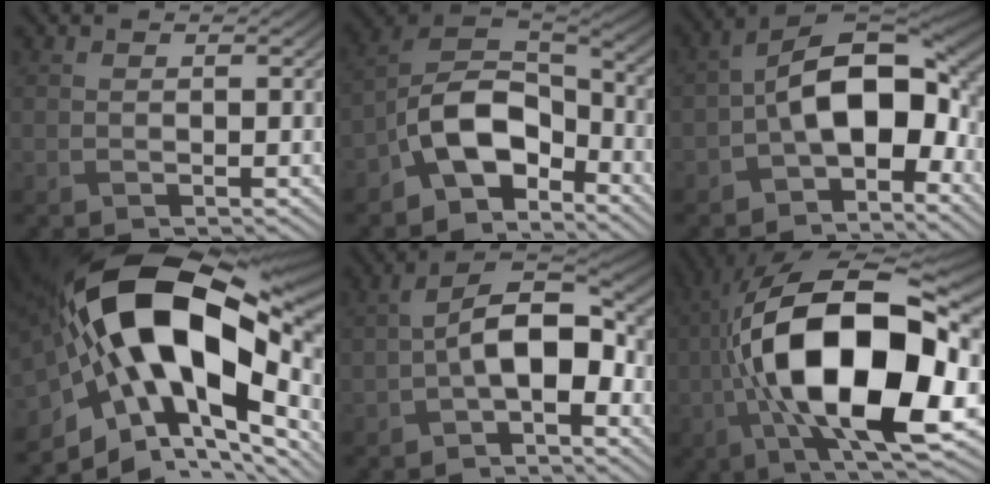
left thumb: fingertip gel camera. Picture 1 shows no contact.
{"total": 11.0, "force": [-5.8, 6.3, 6.8], "torque": [-0.126, 0.001, -0.134]}
{"total": 11.3, "force": [-2.2, 6.5, 9.0], "torque": [-0.149, 0.004, -0.050]}
{"total": 22.0, "force": [-1.4, 11.9, 18.5], "torque": [-0.373, -0.003, -0.030]}
{"total": 7.1, "force": [-1.5, 3.7, 5.9], "torque": [-0.109, 0.012, -0.032]}
{"total": 18.2, "force": [-2.9, 7.7, 16.2], "torque": [-0.303, 0.013, -0.060]}